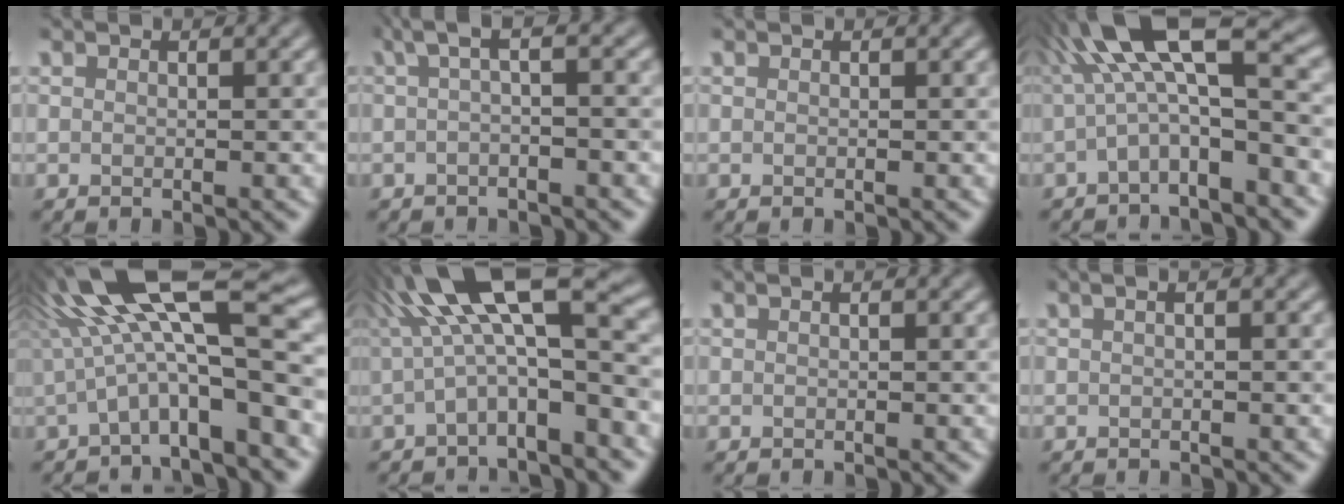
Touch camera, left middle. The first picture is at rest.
{"total": 2.8, "force": [0.1, 0.6, 2.7], "torque": [-0.040, 0.009, -0.003]}
{"total": 0.0}
{"total": 9.8, "force": [-0.1, 2.8, 9.4], "torque": [-0.165, 0.035, -0.021]}
{"total": 11.3, "force": [1.4, 3.1, 10.8], "torque": [-0.174, 0.017, 0.017]}
{"total": 11.1, "force": [0.9, 3.1, 10.6], "torque": [-0.176, 0.028, 0.002]}
{"total": 0.0}
{"total": 1.1, "force": [0.2, 0.3, 1.1], "torque": [-0.017, -0.003, -0.005]}